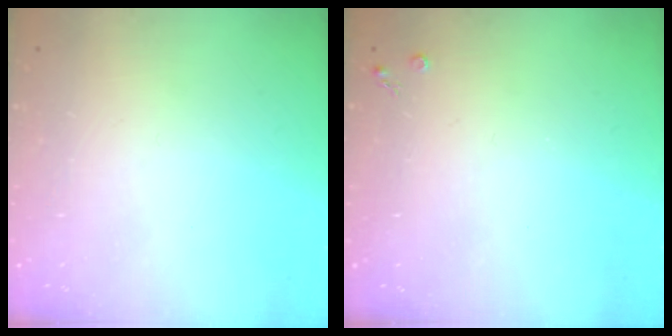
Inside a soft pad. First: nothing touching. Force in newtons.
{"total": 2.1, "press": 2.1, "slide": 0.4}